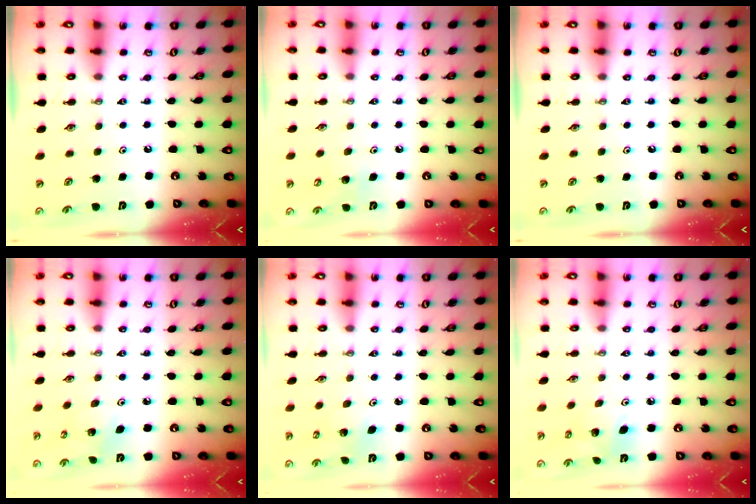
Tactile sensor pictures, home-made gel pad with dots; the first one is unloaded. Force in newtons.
{"total": 5.6, "press": 5.6, "slide": 0.9}
{"total": 0.0}
{"total": 3.5, "press": 3.5, "slide": 0.3}
{"total": 2.3, "press": 2.3, "slide": 0.2}
{"total": 4.8, "press": 4.8, "slide": 0.2}